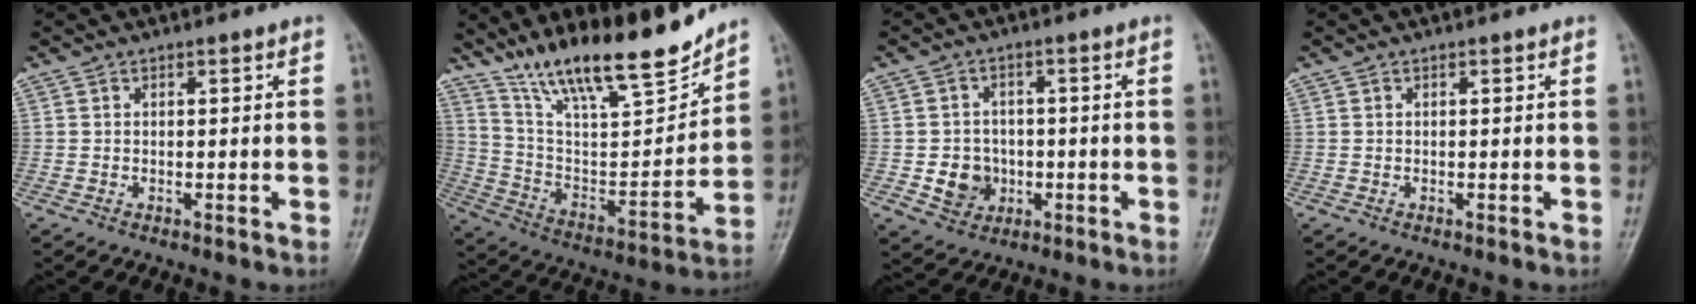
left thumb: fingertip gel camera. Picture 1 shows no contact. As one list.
[{"total": 21.2, "force": [16.6, 4.9, 12.2], "torque": [-0.170, -0.083, 0.292]}, {"total": 6.5, "force": [-1.3, 5.8, 2.6], "torque": [-0.014, 0.010, -0.017]}, {"total": 0.0}]